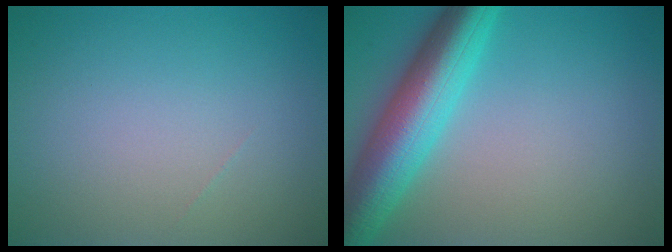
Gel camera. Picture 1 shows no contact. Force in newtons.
{"total": 8.3, "press": 8.3, "slide": 0.1}